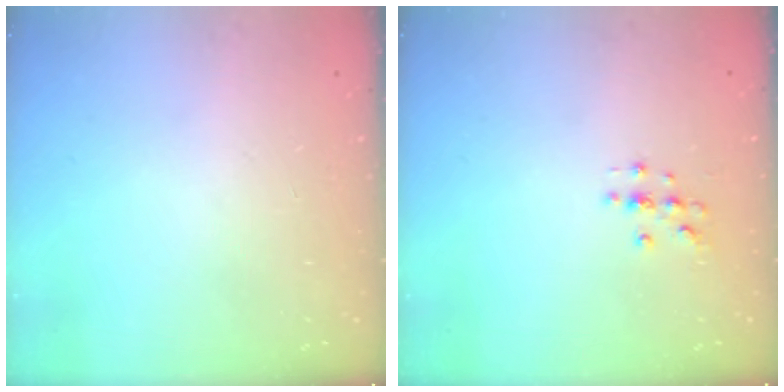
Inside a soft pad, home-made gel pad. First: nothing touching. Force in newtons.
{"total": 2.0, "press": 2.0, "slide": 0.2}